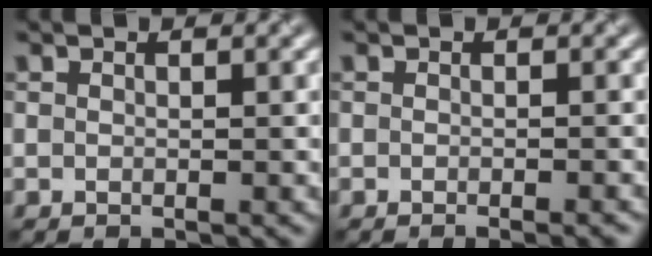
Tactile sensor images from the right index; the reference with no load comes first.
{"total": 1.2, "force": [-0.8, 0.2, 0.8], "torque": [-0.006, -0.002, -0.013]}